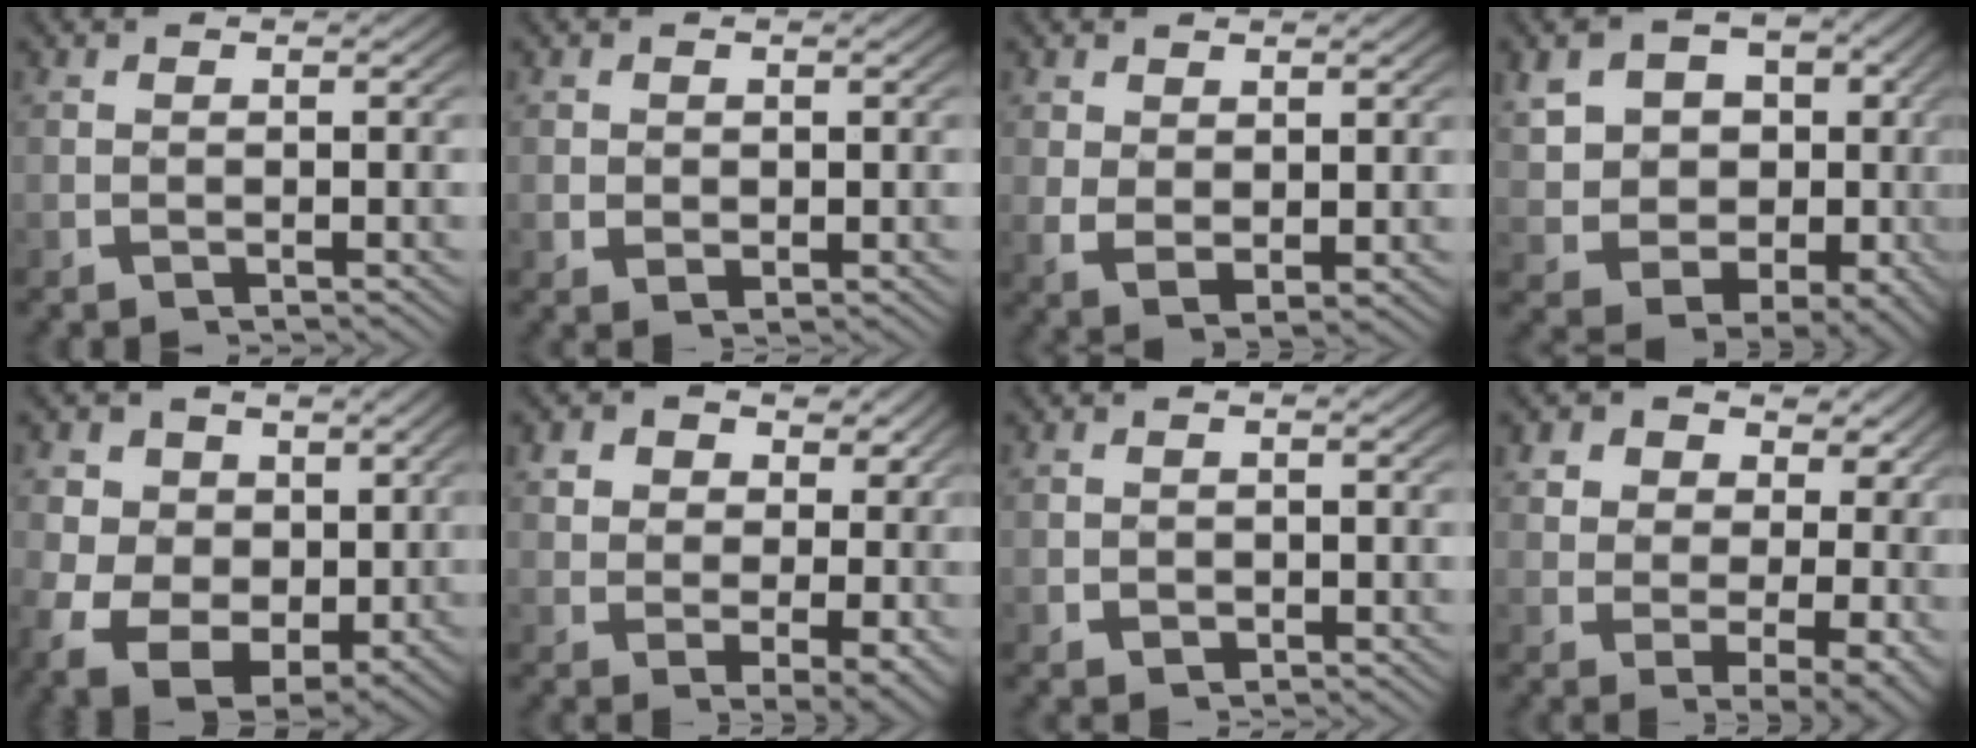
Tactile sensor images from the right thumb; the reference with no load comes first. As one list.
[{"total": 1.4, "force": [0.3, 1.1, 0.8], "torque": [-0.018, -0.011, 0.014]}, {"total": 2.7, "force": [1.0, 1.7, 1.9], "torque": [-0.042, -0.016, 0.034]}, {"total": 14.2, "force": [1.6, 11.4, 8.4], "torque": [-0.180, -0.044, 0.032]}, {"total": 10.9, "force": [-1.3, 8.6, 6.5], "torque": [-0.157, -0.074, 0.006]}, {"total": 5.9, "force": [1.6, 4.2, 3.8], "torque": [-0.067, -0.030, 0.041]}, {"total": 1.3, "force": [-0.1, 1.2, 0.6], "torque": [-0.010, -0.008, 0.002]}, {"total": 7.1, "force": [1.8, 4.7, 5.0], "torque": [-0.081, -0.032, 0.044]}]